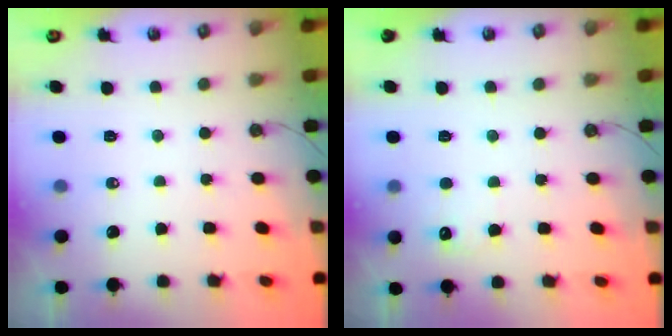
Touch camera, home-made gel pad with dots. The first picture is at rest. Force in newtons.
{"total": 3.7, "press": 3.5, "slide": 1.2}